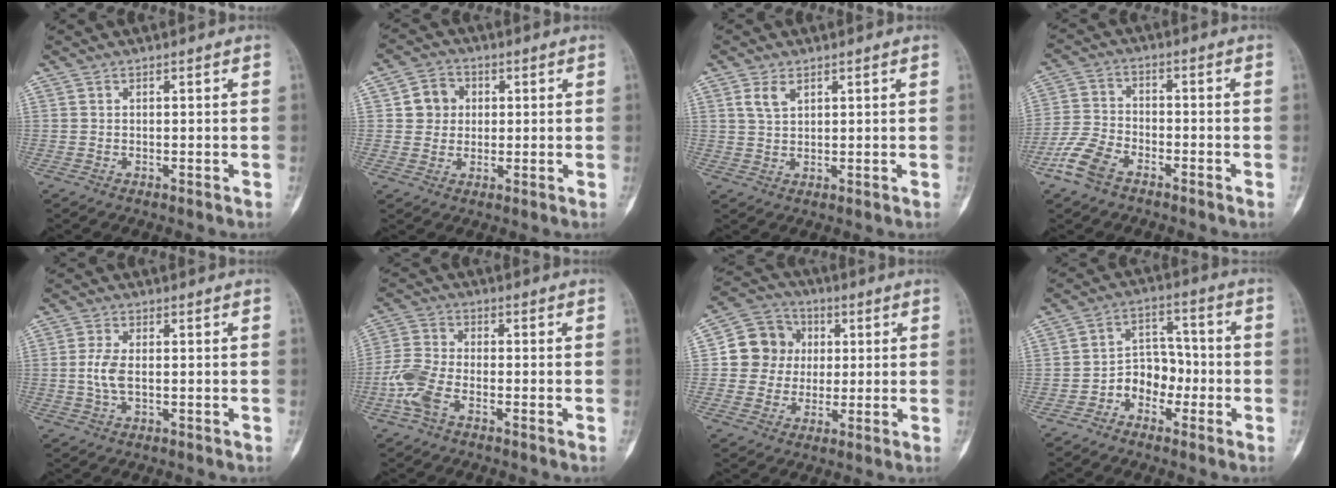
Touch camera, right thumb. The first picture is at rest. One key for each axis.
{"total": 5.7, "fx": 1.1, "fy": 5.3, "fz": 2.1, "tx": -0.003, "ty": 0.004, "tz": 0.012}
{"total": 3.2, "fx": 1.7, "fy": 1.8, "fz": 2.1, "tx": -0.039, "ty": -0.003, "tz": 0.038}
{"total": 8.0, "fx": -5.1, "fy": 4.2, "fz": 4.5, "tx": -0.103, "ty": 0.016, "tz": -0.108}
{"total": 4.2, "fx": -0.2, "fy": 2.1, "fz": 3.6, "tx": -0.079, "ty": 0.005, "tz": -0.006}
{"total": 7.0, "fx": -3.2, "fy": 3.5, "fz": 5.2, "tx": -0.124, "ty": 0.018, "tz": -0.072}
{"total": 10.5, "fx": 1.2, "fy": 9.8, "fz": 3.6, "tx": -0.028, "ty": 0.013, "tz": 0.014}
{"total": 7.5, "fx": -3.0, "fy": 5.7, "fz": 3.8, "tx": -0.024, "ty": 0.044, "tz": -0.062}